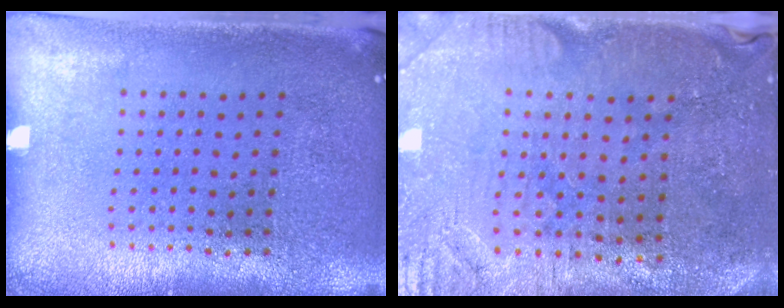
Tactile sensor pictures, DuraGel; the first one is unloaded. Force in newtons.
{"total": 0.8, "press": 0.6, "slide": 0.5}